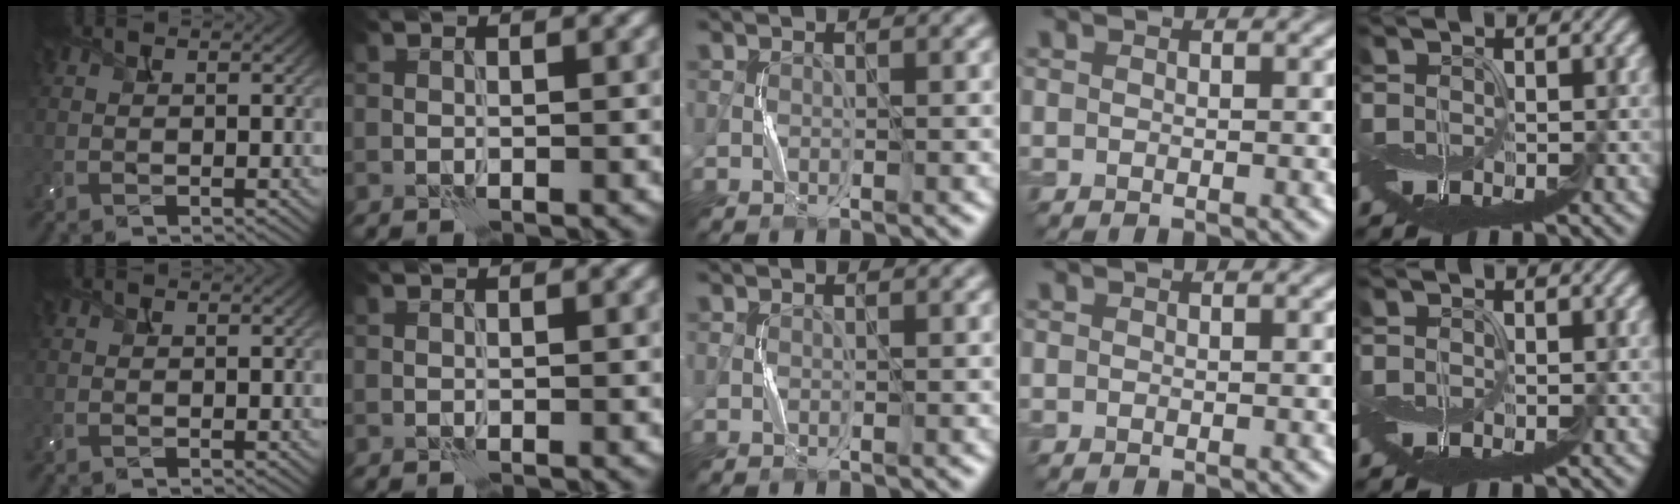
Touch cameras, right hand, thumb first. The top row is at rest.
{}